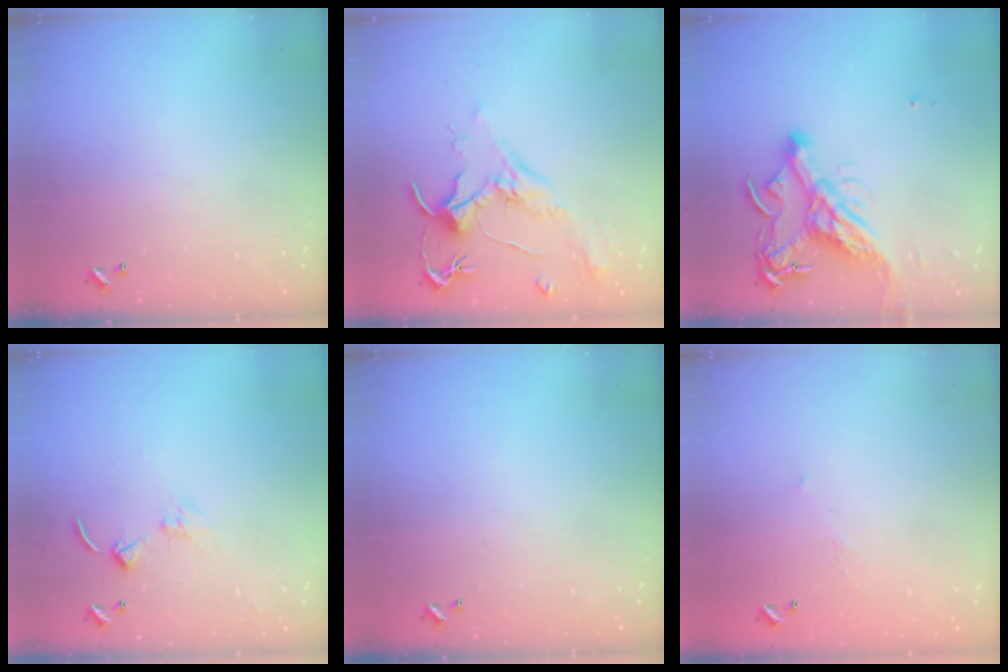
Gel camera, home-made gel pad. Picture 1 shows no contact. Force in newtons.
{"total": 2.0, "press": 1.8, "slide": 0.8}
{"total": 10.7, "press": 10.6, "slide": 1.6}
{"total": 1.4, "press": 1.3, "slide": 0.3}
{"total": 0.0}
{"total": 5.7, "press": 5.6, "slide": 0.9}